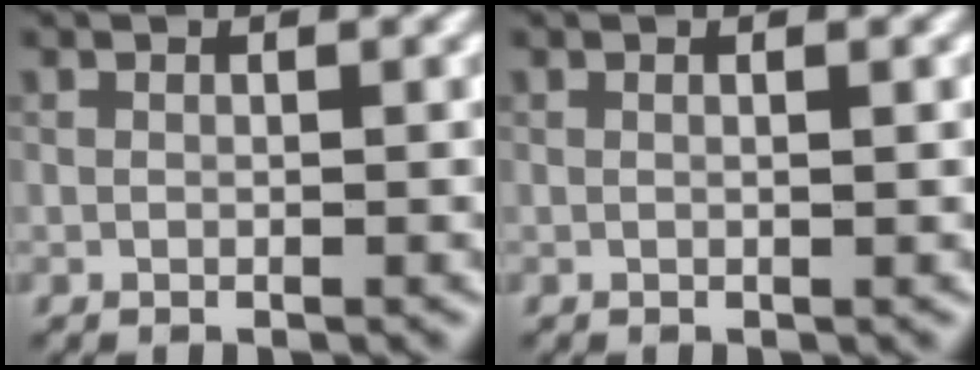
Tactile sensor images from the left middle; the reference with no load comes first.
{"total": 0.9, "force": [0.2, 0.5, 0.8], "torque": [0.003, 0.004, -0.009]}